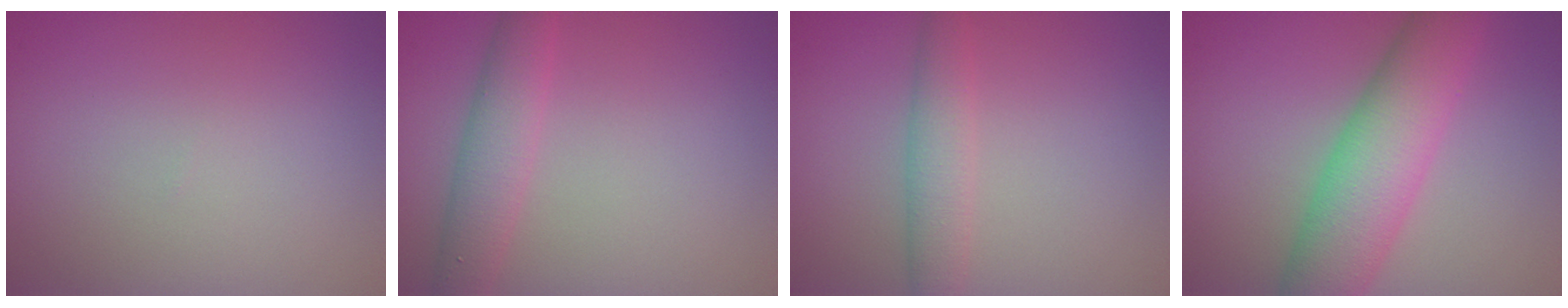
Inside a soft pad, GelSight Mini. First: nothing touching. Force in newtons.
{"total": 3.5, "press": 3.5, "slide": 0.2}
{"total": 2.8, "press": 2.8, "slide": 0.1}
{"total": 8.1, "press": 8.1, "slide": 0.2}